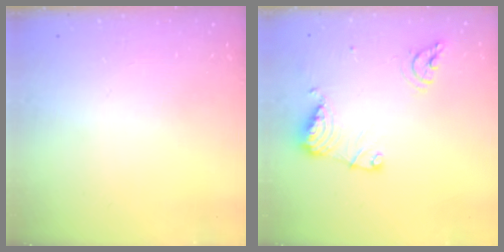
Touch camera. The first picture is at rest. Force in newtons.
{"total": 11.9, "press": 11.9, "slide": 1.3}